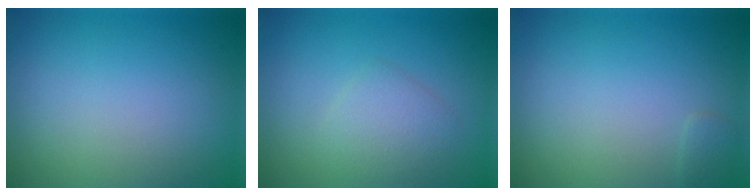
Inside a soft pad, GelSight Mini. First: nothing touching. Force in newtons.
{"total": 2.2, "press": 2.2, "slide": 0.1}
{"total": 0.8, "press": 0.8, "slide": 0.1}